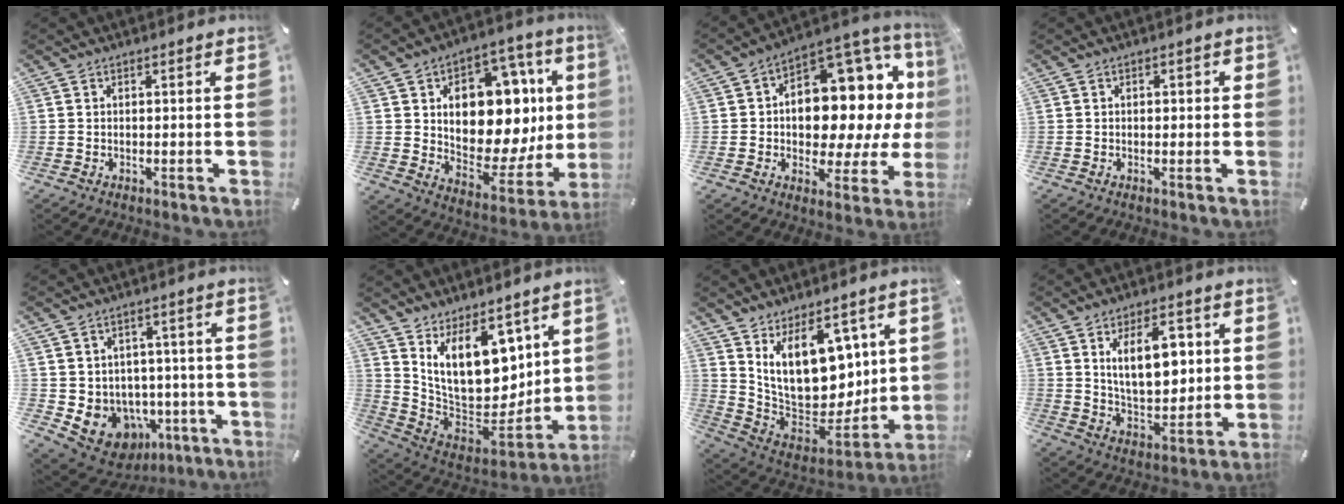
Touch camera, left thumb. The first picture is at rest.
{"total": 20.7, "force": [5.3, 13.2, 15.1], "torque": [-0.200, -0.049, 0.090]}
{"total": 15.1, "force": [2.6, 10.7, 10.3], "torque": [-0.113, -0.053, 0.043]}
{"total": 1.1, "force": [-0.2, 0.9, 0.7], "torque": [-0.004, 0.001, -0.007]}
{"total": 8.8, "force": [-2.6, 8.0, 2.6], "torque": [-0.045, -0.006, -0.034]}
{"total": 19.4, "force": [8.2, 12.0, 12.8], "torque": [-0.225, -0.079, 0.156]}
{"total": 19.9, "force": [7.4, 12.1, 13.9], "torque": [-0.257, -0.066, 0.143]}
{"total": 12.9, "force": [4.0, 7.3, 9.9], "torque": [-0.158, 0.000, 0.066]}